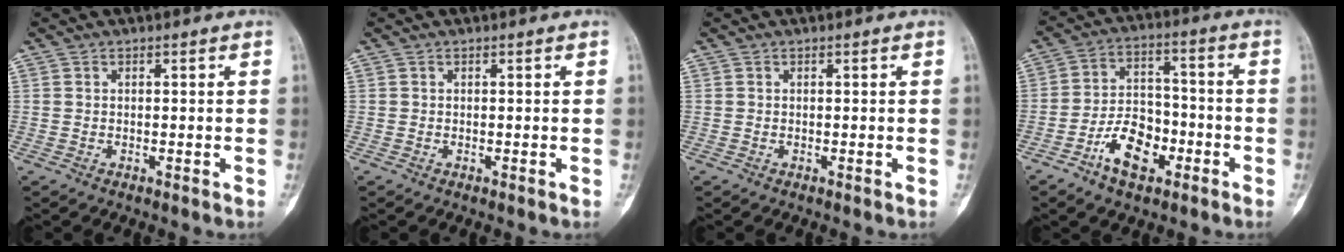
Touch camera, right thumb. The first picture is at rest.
{"total": 0.0}
{"total": 0.0}
{"total": 10.7, "force": [-5.1, 6.5, 6.8], "torque": [-0.094, 0.040, -0.091]}